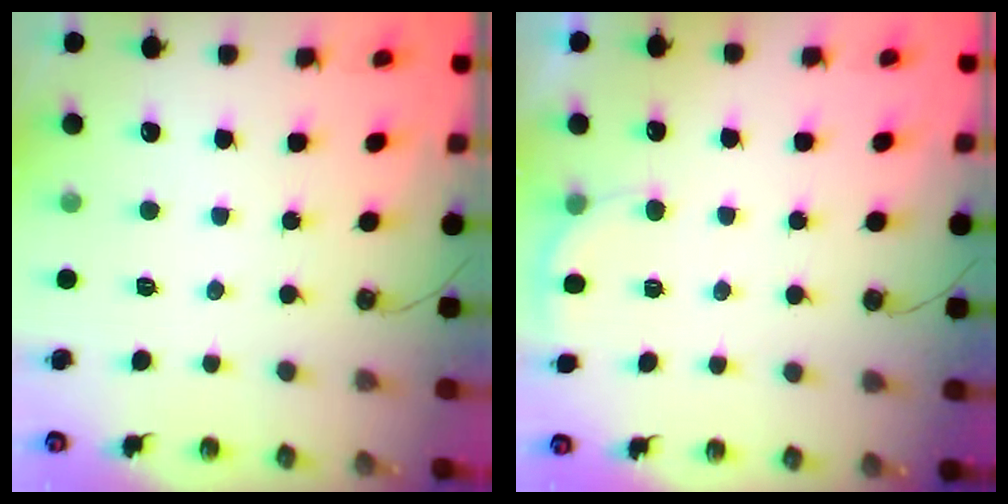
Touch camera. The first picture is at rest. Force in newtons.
{"total": 3.8, "press": 3.7, "slide": 0.7}